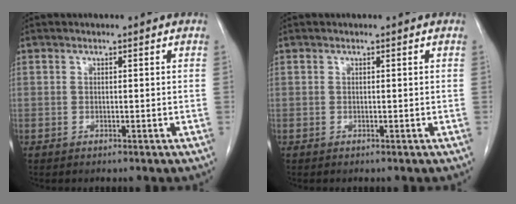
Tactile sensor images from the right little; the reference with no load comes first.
{"total": 0.0}